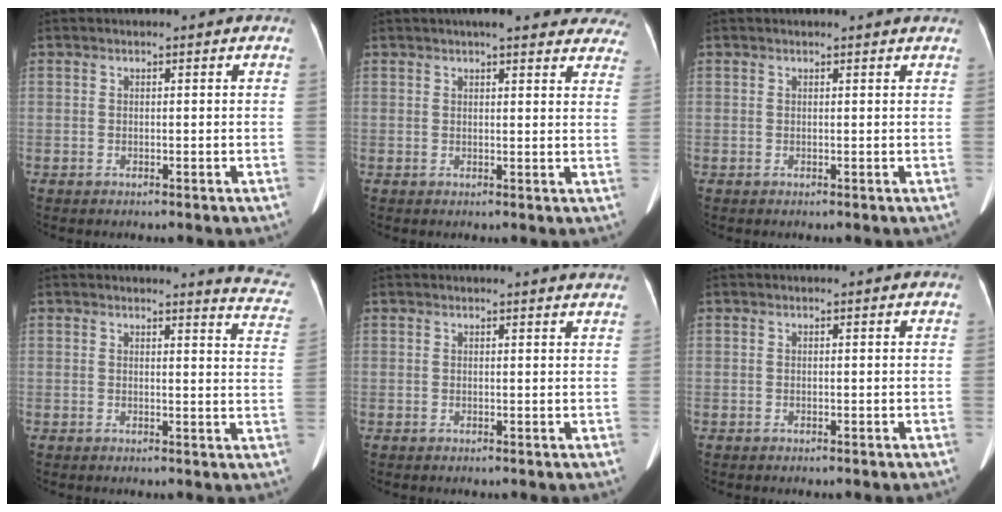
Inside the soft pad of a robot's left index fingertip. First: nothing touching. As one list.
[{"total": 17.3, "force": [15.3, 3.7, 7.1], "torque": [-0.063, 0.009, 0.165]}, {"total": 1.9, "force": [1.8, 0.3, 0.4], "torque": [-0.011, 0.008, 0.016]}, {"total": 8.1, "force": [8.1, 0.7, 1.0], "torque": [0.009, -0.064, 0.055]}, {"total": 4.0, "force": [3.9, 0.5, 0.9], "torque": [-0.010, 0.003, 0.030]}, {"total": 0.0}]